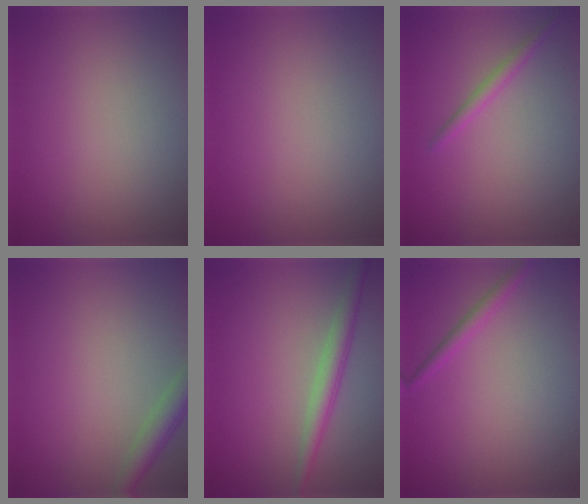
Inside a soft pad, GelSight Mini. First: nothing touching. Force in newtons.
{"total": 0.0}
{"total": 1.4, "press": 1.4, "slide": 0.0}
{"total": 2.9, "press": 2.9, "slide": 0.1}
{"total": 2.6, "press": 2.6, "slide": 0.0}
{"total": 1.4, "press": 1.4, "slide": 0.1}